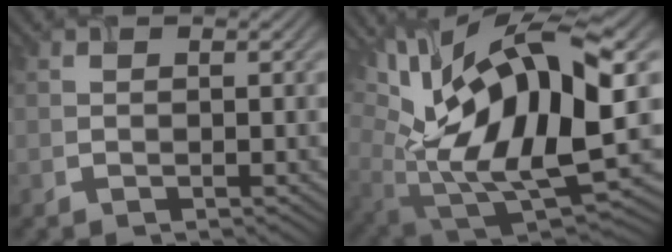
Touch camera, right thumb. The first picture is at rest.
{"total": 18.5, "force": [4.9, 8.1, 15.9], "torque": [-0.306, 0.007, 0.084]}